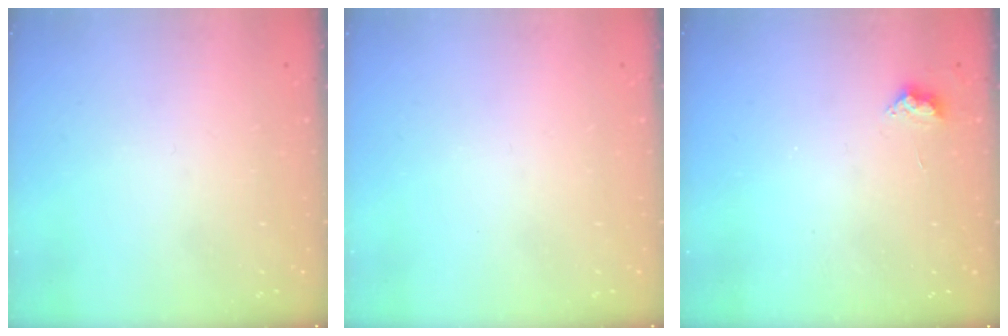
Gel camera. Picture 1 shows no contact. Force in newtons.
{"total": 0.0}
{"total": 4.8, "press": 4.8, "slide": 0.6}